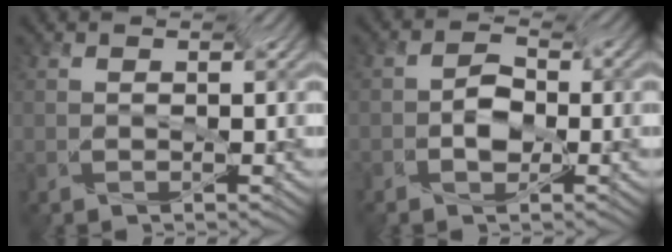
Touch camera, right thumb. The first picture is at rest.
{"total": 3.1, "force": [-2.9, 0.9, 0.5], "torque": [-0.017, -0.001, -0.055]}